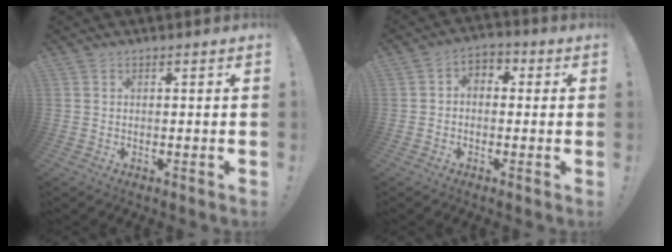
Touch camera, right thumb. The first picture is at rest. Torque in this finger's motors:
{"motor_torque": [0.16, -0.06, -0.14, 0.18, 0.03]}